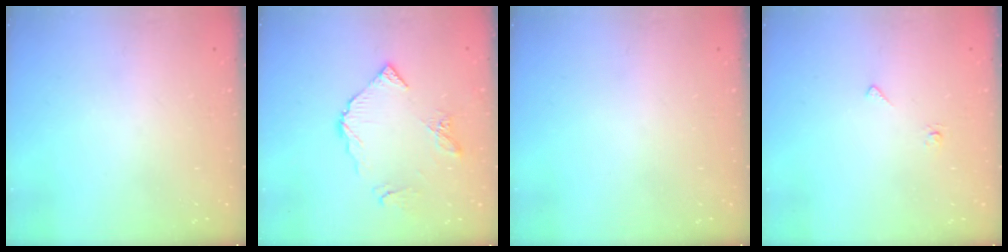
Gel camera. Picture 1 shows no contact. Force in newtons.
{"total": 9.4, "press": 9.3, "slide": 1.1}
{"total": 0.0}
{"total": 4.5, "press": 4.5, "slide": 0.5}